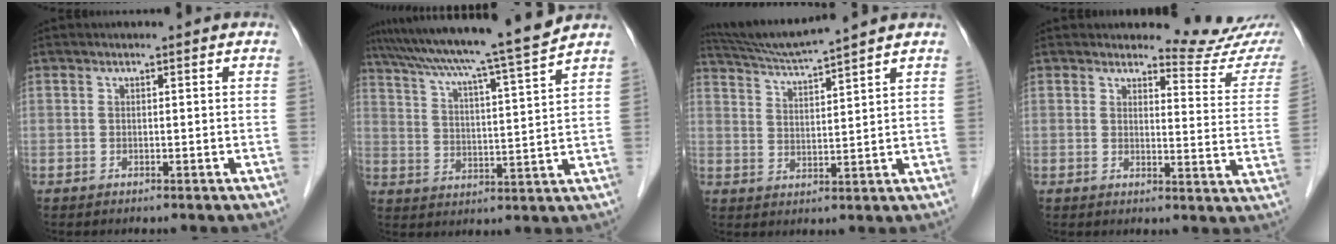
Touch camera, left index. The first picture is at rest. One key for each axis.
{"total": 16.3, "fx": 14.4, "fy": -2.2, "fz": 7.5, "tx": -0.131, "ty": -0.022, "tz": 0.211}
{"total": 8.6, "fx": 7.8, "fy": -1.9, "fz": 3.0, "tx": -0.062, "ty": 0.006, "tz": 0.144}
{"total": 9.1, "fx": 9.1, "fy": 0.5, "fz": 0.7, "tx": 0.003, "ty": -0.072, "tz": 0.085}